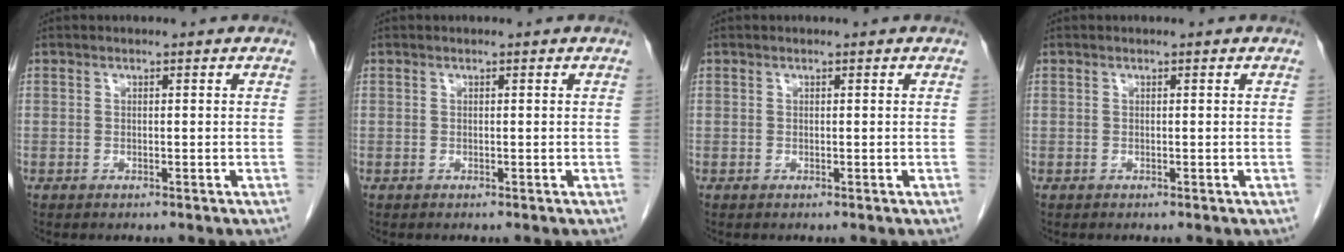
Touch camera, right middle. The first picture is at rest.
{"total": 0.0}
{"total": 0.0}
{"total": 0.0}